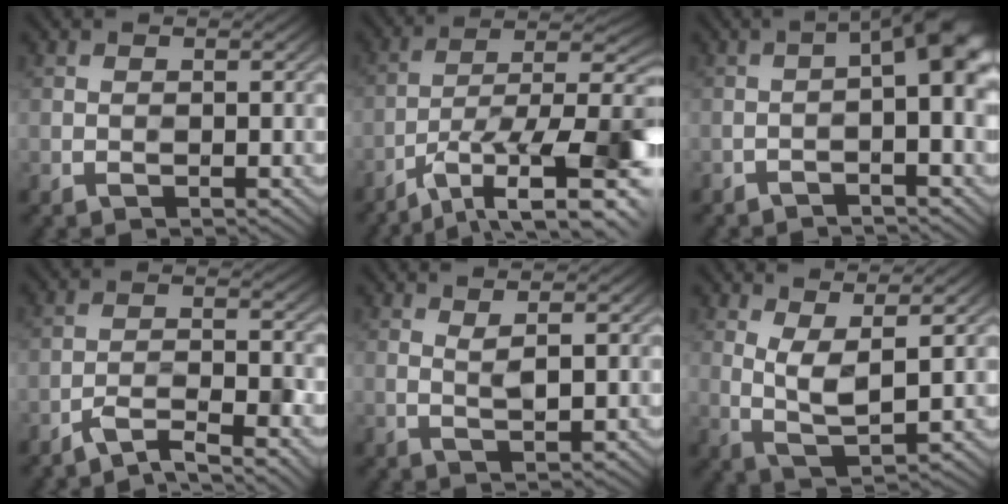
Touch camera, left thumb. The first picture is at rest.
{"total": 16.1, "force": [-6.1, 6.4, 13.4], "torque": [-0.211, -0.023, -0.084]}
{"total": 7.0, "force": [-1.4, 1.0, 6.8], "torque": [-0.078, 0.018, -0.020]}
{"total": 5.2, "force": [-3.6, 1.0, 3.5], "torque": [-0.064, 0.005, -0.061]}
{"total": 2.1, "force": [1.9, -0.1, 1.1], "torque": [-0.024, 0.006, 0.031]}
{"total": 4.0, "force": [2.7, 0.5, 3.0], "torque": [-0.075, 0.001, 0.057]}